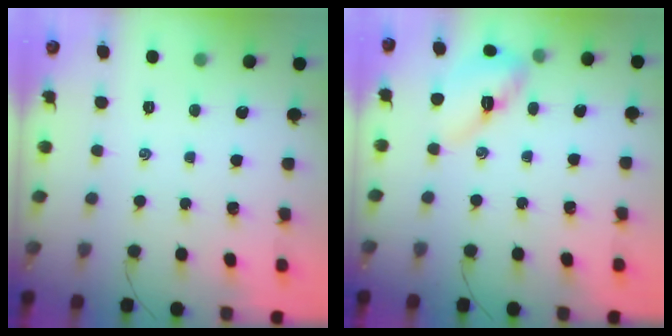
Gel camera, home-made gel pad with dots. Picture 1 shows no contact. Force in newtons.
{"total": 10.5, "press": 10.4, "slide": 1.1}